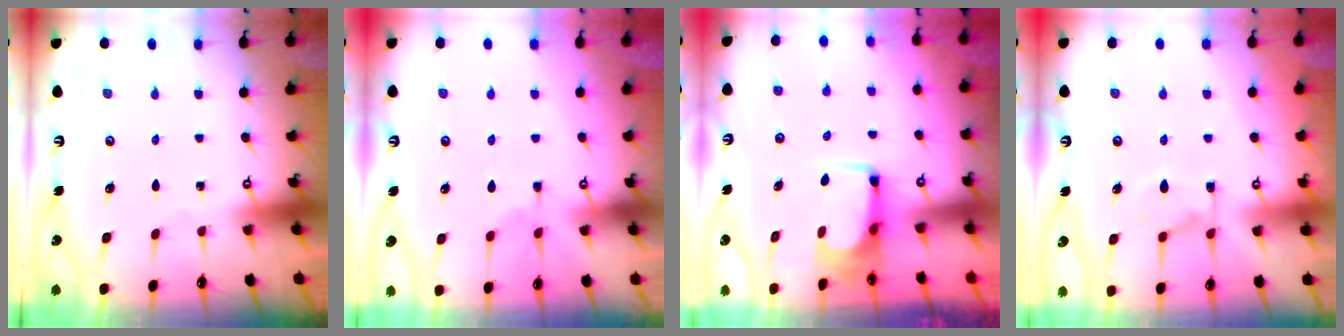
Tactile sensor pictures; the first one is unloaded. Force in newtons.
{"total": 2.2, "press": 1.8, "slide": 1.3}
{"total": 6.2, "press": 6.2, "slide": 0.2}
{"total": 4.3, "press": 4.1, "slide": 1.4}